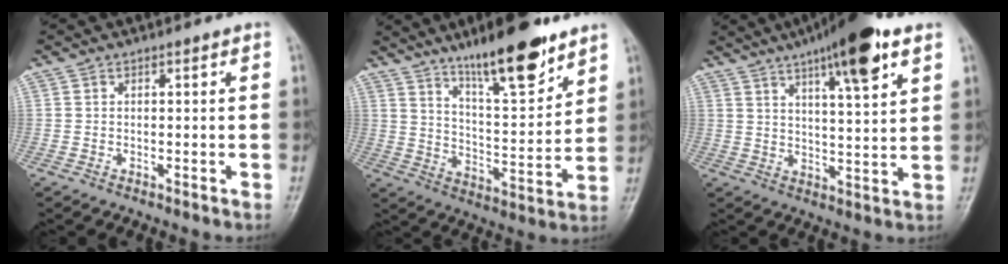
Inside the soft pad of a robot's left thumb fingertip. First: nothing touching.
{"total": 16.2, "force": [11.4, 3.9, 10.8], "torque": [-0.146, -0.070, 0.193]}
{"total": 15.1, "force": [8.7, 3.2, 12.0], "torque": [-0.174, -0.025, 0.133]}